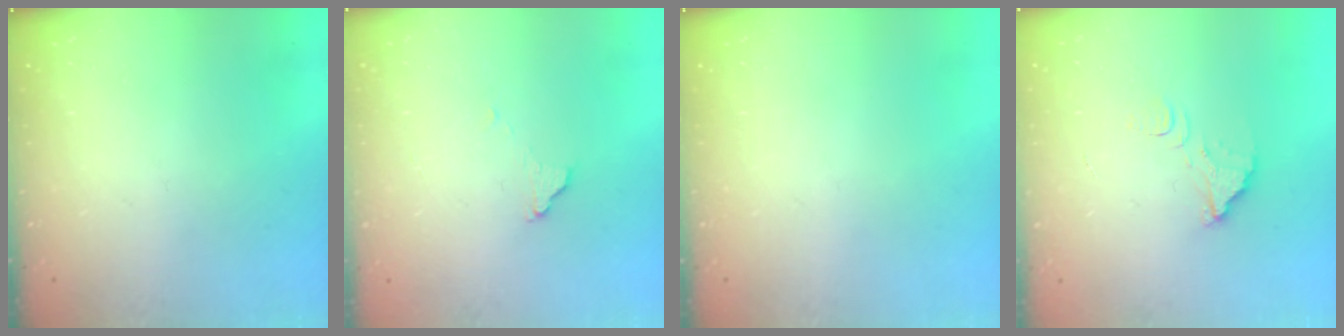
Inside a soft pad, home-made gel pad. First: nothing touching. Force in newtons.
{"total": 4.3, "press": 4.3, "slide": 0.3}
{"total": 0.0}
{"total": 6.7, "press": 6.7, "slide": 0.5}